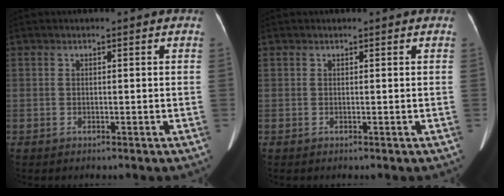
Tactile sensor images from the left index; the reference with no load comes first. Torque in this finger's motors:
{"motor_torque": [0.00, 0.00, 0.00, 0.00]}